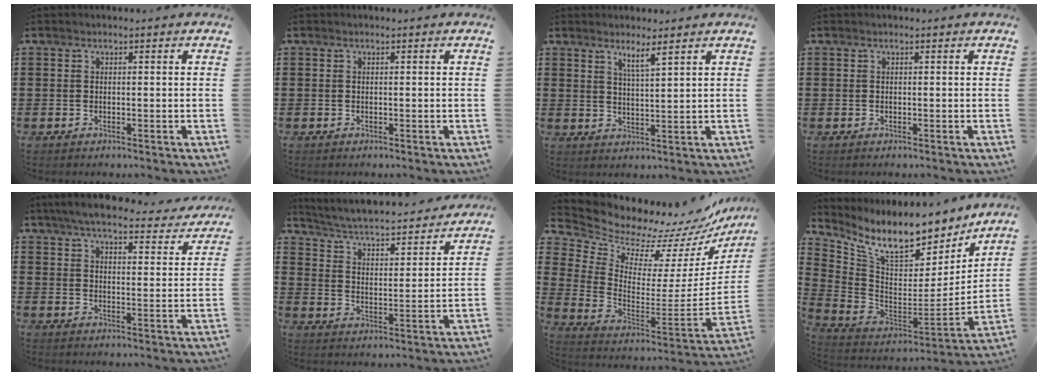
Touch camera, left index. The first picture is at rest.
{"total": 0.0}
{"total": 3.2, "force": [2.6, 0.0, 2.0], "torque": [-0.036, -0.004, 0.044]}
{"total": 0.0}
{"total": 6.0, "force": [5.4, 0.4, 2.5], "torque": [-0.069, -0.026, 0.094]}
{"total": 4.0, "force": [3.7, 0.1, 1.4], "torque": [-0.048, -0.036, 0.053]}
{"total": 7.5, "force": [7.1, 2.4, 0.9], "torque": [-0.050, -0.082, 0.117]}
{"total": 10.8, "force": [8.5, 3.0, 5.9], "torque": [-0.139, -0.065, 0.145]}